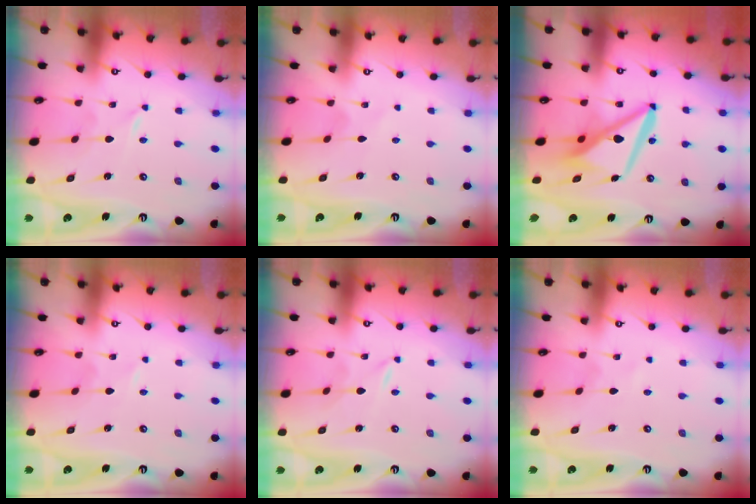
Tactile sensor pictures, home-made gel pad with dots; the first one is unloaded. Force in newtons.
{"total": 1.6, "press": 1.6, "slide": 0.2}
{"total": 10.8, "press": 10.7, "slide": 1.8}
{"total": 0.0}
{"total": 0.0}
{"total": 0.0}